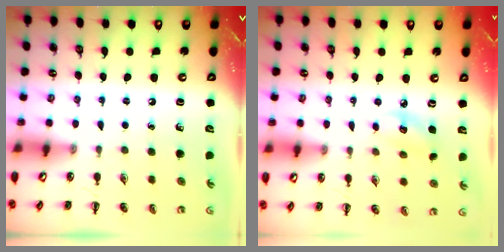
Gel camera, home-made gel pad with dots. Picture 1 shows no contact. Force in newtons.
{"total": 4.0, "press": 3.9, "slide": 0.7}